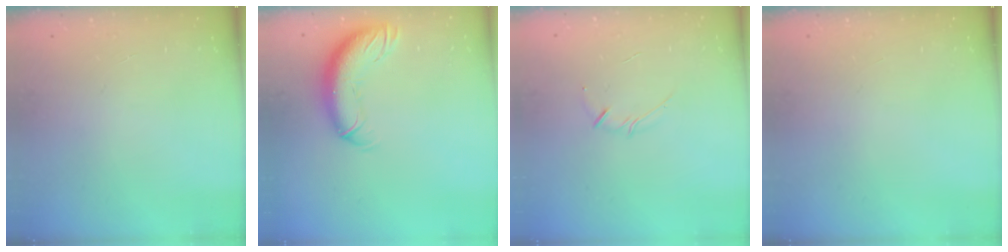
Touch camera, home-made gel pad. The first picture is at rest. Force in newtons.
{"total": 13.3, "press": 13.0, "slide": 2.9}
{"total": 3.3, "press": 3.2, "slide": 0.6}
{"total": 0.0}